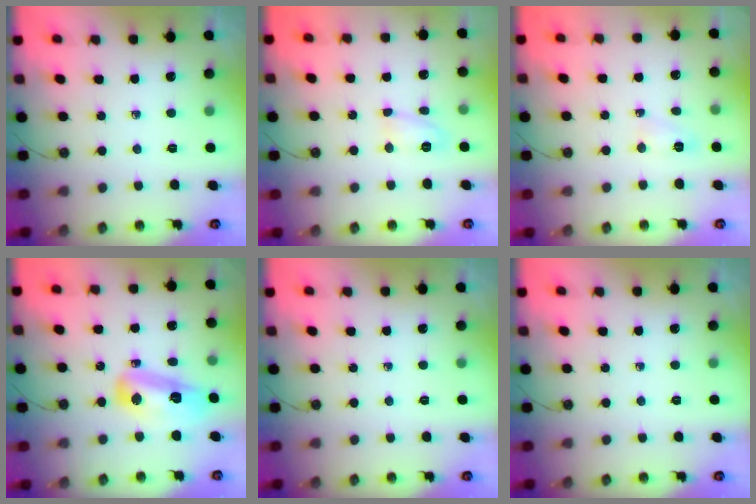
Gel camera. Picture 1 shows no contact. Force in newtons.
{"total": 6.3, "press": 6.3, "slide": 0.7}
{"total": 3.5, "press": 3.5, "slide": 0.6}
{"total": 12.5, "press": 12.5, "slide": 1.2}
{"total": 0.0}
{"total": 0.0}